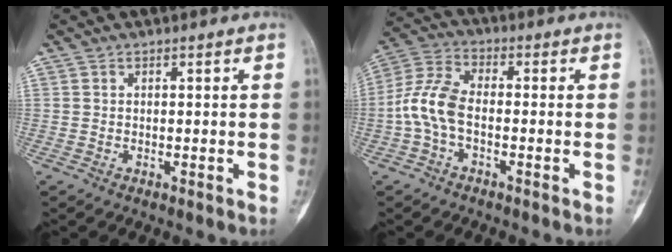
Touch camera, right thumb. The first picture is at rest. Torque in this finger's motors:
{"motor_torque": [0.08, 0.08, 0.19, -0.19, 0.09]}